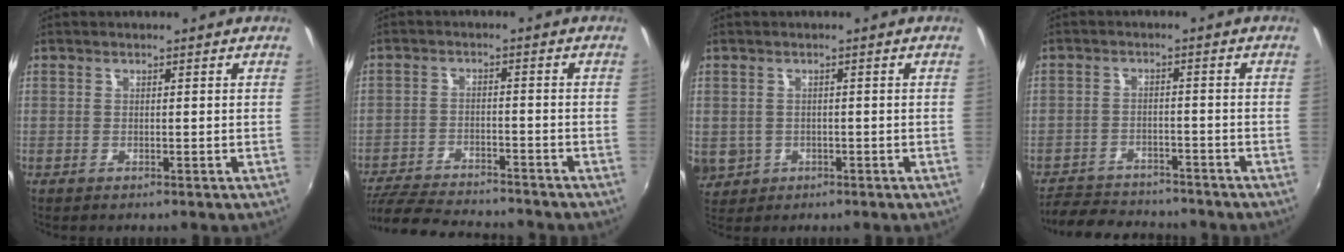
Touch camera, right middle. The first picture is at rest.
{"total": 15.0, "force": [-13.5, 2.9, 5.9], "torque": [-0.137, -0.021, -0.214]}
{"total": 6.9, "force": [-1.1, 6.2, 2.8], "torque": [-0.077, -0.003, -0.005]}
{"total": 10.7, "force": [-9.6, 3.8, 3.0], "torque": [-0.085, 0.006, -0.144]}